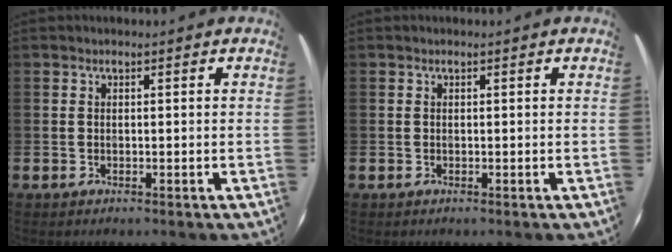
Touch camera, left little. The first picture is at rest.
{"total": 0.0}